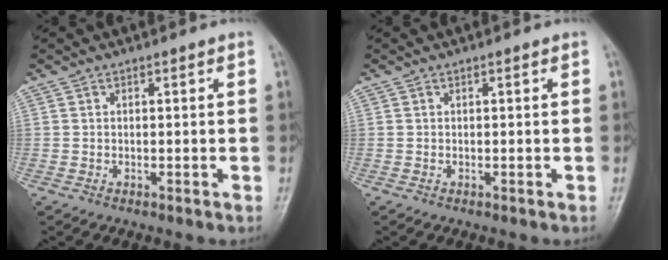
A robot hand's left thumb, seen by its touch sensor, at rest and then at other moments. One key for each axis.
{"total": 0.0}